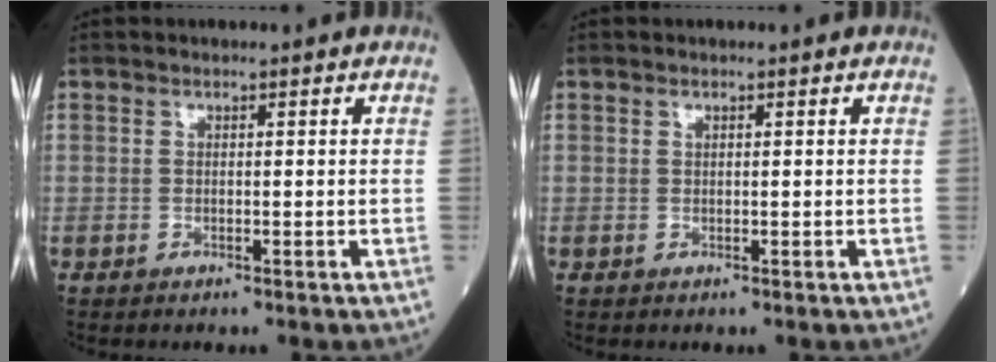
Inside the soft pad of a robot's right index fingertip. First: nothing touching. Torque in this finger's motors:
{"motor_torque": [-0.12, -0.13, -0.05, -0.01]}